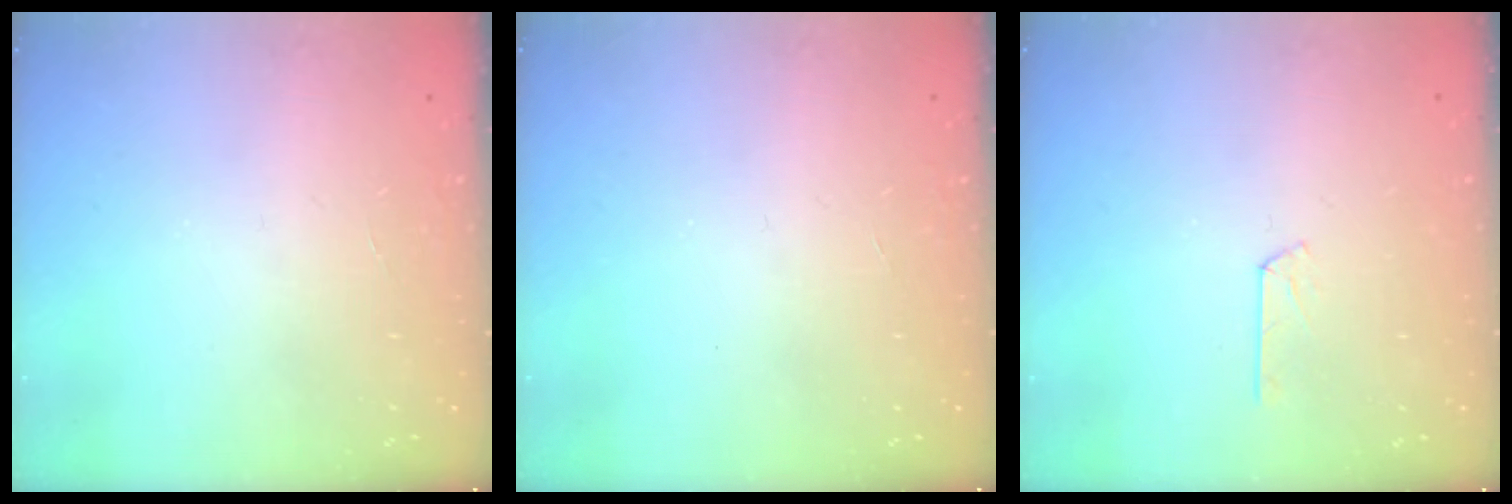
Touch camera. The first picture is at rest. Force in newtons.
{"total": 0.0}
{"total": 2.8, "press": 2.8, "slide": 0.3}